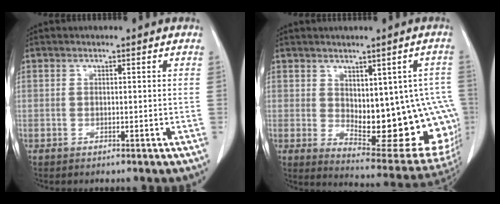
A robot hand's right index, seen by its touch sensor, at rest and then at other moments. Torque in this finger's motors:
{"motor_torque": [0.38, 0.23, 0.30, 0.03]}